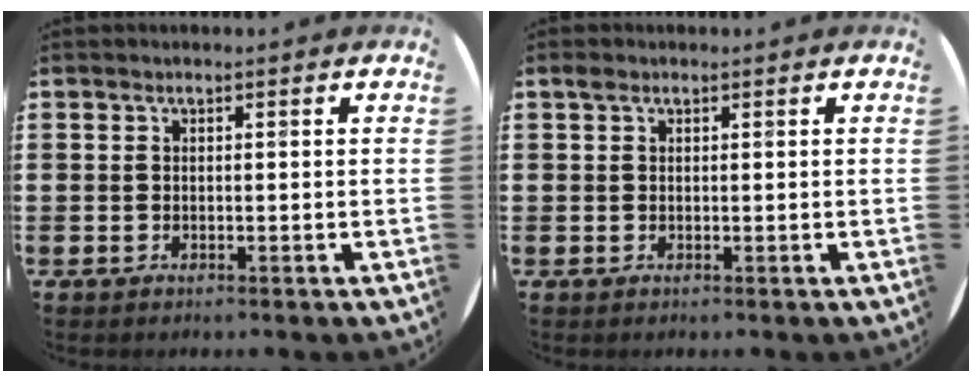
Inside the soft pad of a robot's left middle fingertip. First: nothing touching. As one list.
[{"total": 0.7, "force": [0.5, 0.5, 0.1], "torque": [0.005, 0.001, 0.007]}]